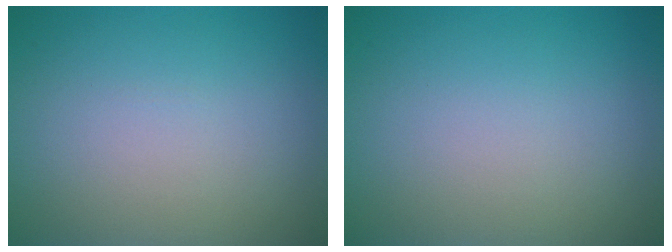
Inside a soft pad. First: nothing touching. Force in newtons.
{"total": 0.0}